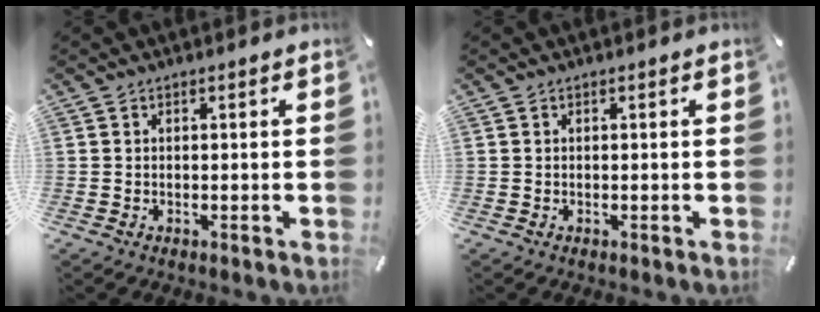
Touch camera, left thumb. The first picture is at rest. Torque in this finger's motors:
{"motor_torque": [-0.10, 0.15, -0.06, 0.07, 0.00]}